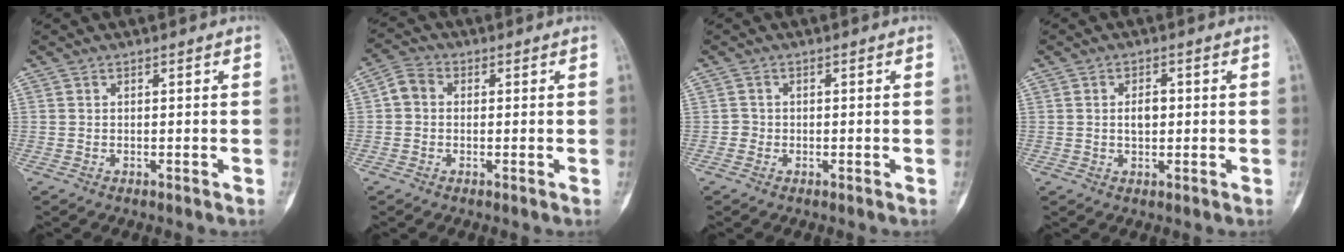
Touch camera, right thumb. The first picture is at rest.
{"total": 3.8, "force": [0.1, 3.1, 2.2], "torque": [-0.031, 0.014, -0.009]}
{"total": 1.2, "force": [-0.4, 1.1, 0.1], "torque": [0.008, 0.007, -0.012]}
{"total": 3.2, "force": [0.1, 2.0, 2.5], "torque": [-0.035, 0.002, 0.002]}